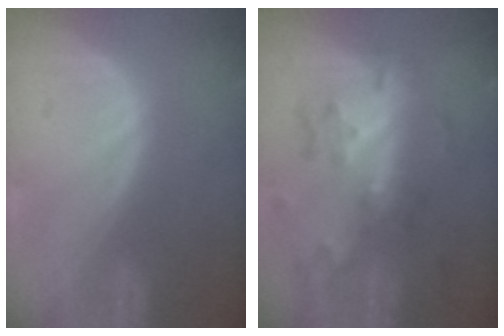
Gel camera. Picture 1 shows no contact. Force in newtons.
{"total": 8.4, "press": 7.3, "slide": 4.1}